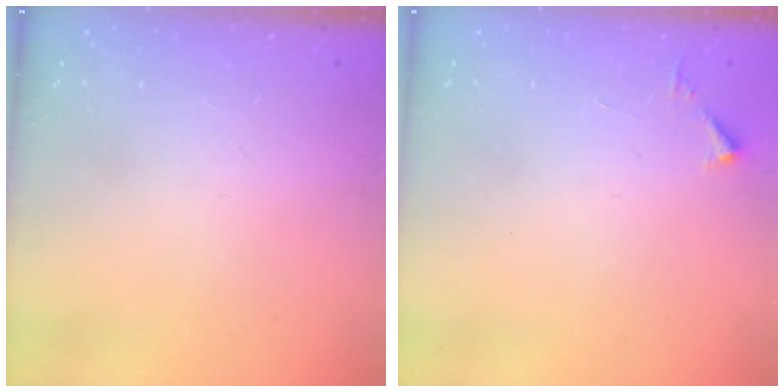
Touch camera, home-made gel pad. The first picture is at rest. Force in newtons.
{"total": 3.3, "press": 3.2, "slide": 0.4}